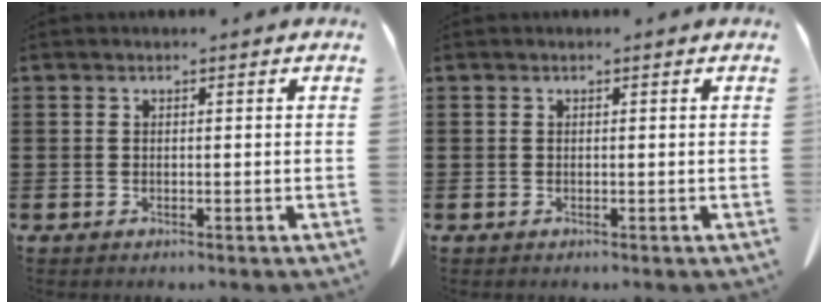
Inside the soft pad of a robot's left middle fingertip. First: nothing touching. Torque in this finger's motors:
{"motor_torque": [0.00, 0.00, 0.01, 0.01]}